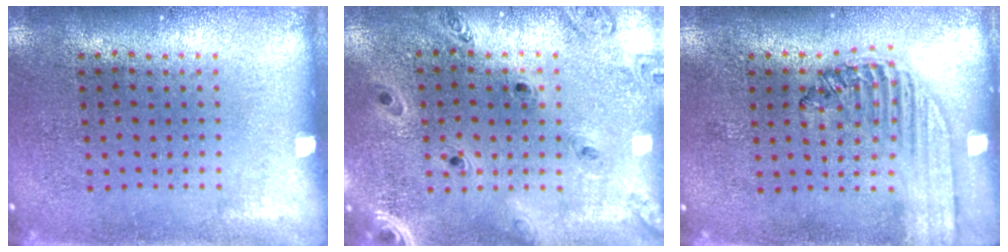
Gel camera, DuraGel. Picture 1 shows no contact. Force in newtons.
{"total": 1.3, "press": 1.3, "slide": 0.1}
{"total": 1.6, "press": 1.4, "slide": 0.7}